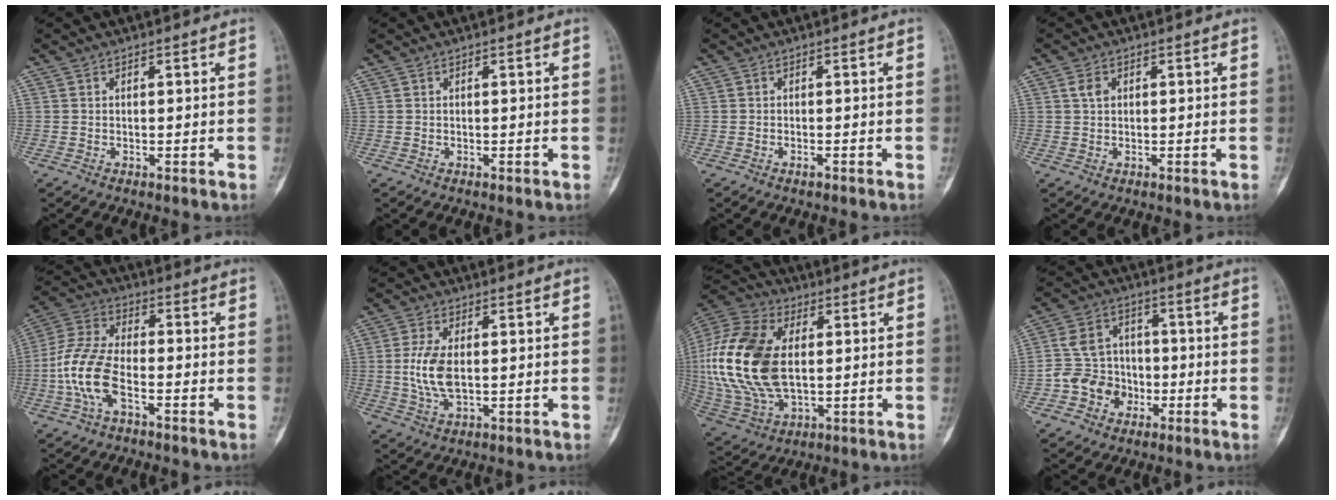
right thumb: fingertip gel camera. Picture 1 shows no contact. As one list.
[{"total": 0.0}, {"total": 0.8, "force": [-0.6, 0.2, 0.5], "torque": [-0.008, 0.003, -0.011]}, {"total": 2.0, "force": [0.5, 1.5, 1.3], "torque": [-0.022, 0.004, 0.008]}, {"total": 11.7, "force": [-3.6, 5.7, 9.5], "torque": [-0.210, 0.032, -0.076]}, {"total": 7.8, "force": [0.1, 3.9, 6.8], "torque": [-0.151, -0.005, 0.006]}, {"total": 23.1, "force": [1.8, 13.7, 18.5], "torque": [-0.402, -0.006, 0.036]}, {"total": 9.1, "force": [-3.0, 7.9, 3.5], "torque": [-0.029, 0.032, -0.056]}]